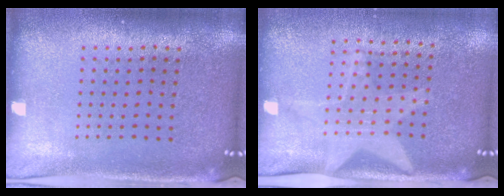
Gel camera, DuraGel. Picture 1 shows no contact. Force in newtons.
{"total": 1.8, "press": 1.5, "slide": 1.0}